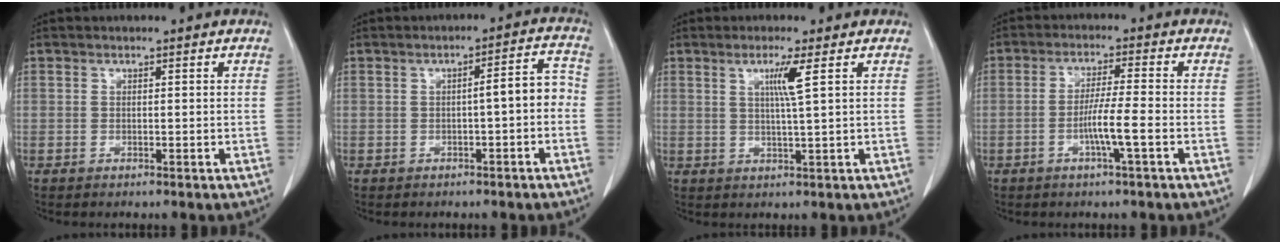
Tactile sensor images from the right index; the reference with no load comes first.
{"total": 4.7, "force": [-1.0, 0.9, 4.5], "torque": [-0.057, 0.023, -0.013]}
{"total": 4.0, "force": [1.5, -0.8, 3.6], "torque": [-0.069, -0.005, 0.027]}
{"total": 5.4, "force": [-1.9, -0.5, 5.1], "torque": [-0.093, -0.003, -0.036]}